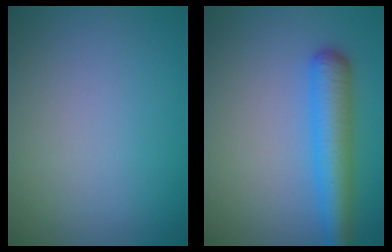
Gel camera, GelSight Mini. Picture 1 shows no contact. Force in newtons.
{"total": 4.9, "press": 4.8, "slide": 0.1}